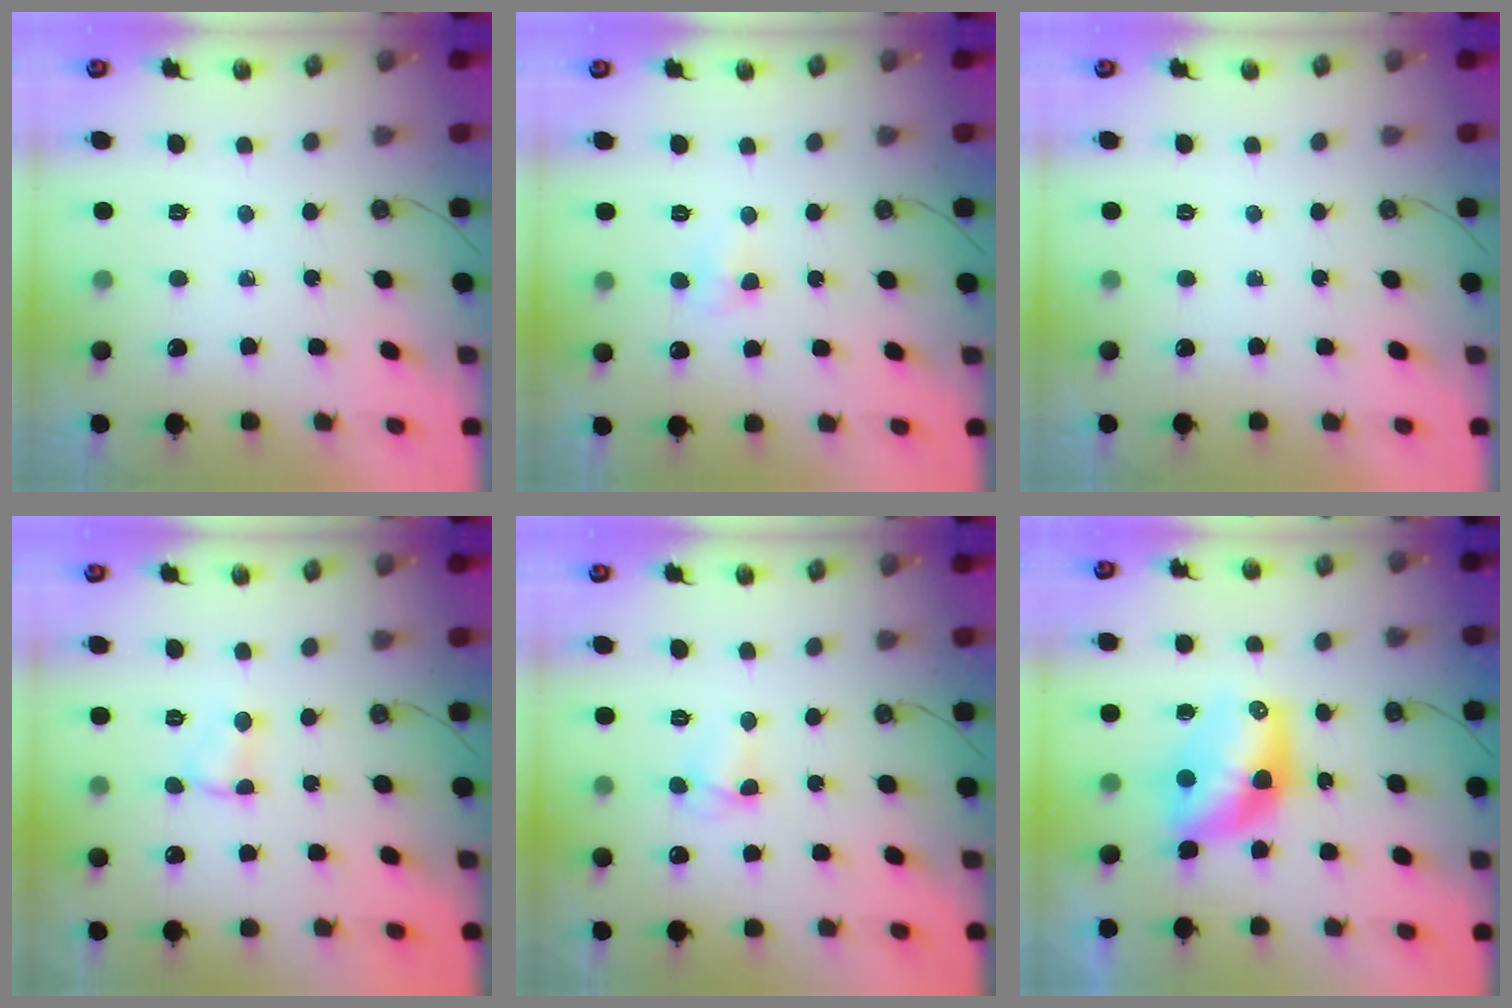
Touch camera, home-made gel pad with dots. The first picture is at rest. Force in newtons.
{"total": 5.2, "press": 5.2, "slide": 0.7}
{"total": 0.0}
{"total": 3.4, "press": 3.4, "slide": 0.5}
{"total": 4.9, "press": 4.8, "slide": 0.5}
{"total": 11.9, "press": 11.3, "slide": 3.6}